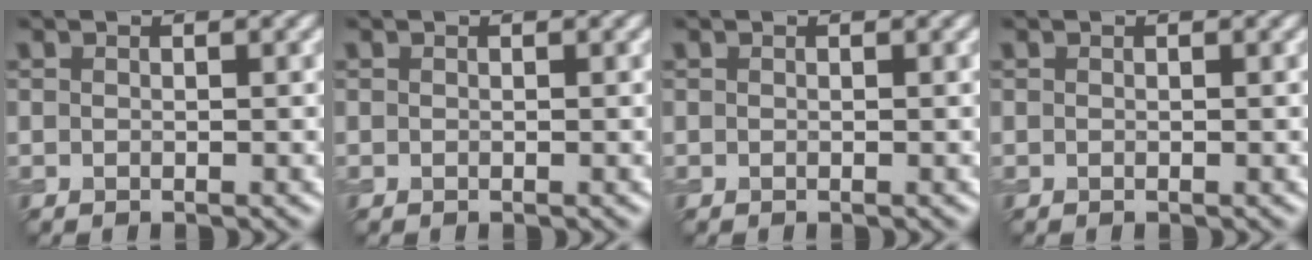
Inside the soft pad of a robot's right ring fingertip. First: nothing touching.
{"total": 0.0}
{"total": 0.0}
{"total": 0.0}